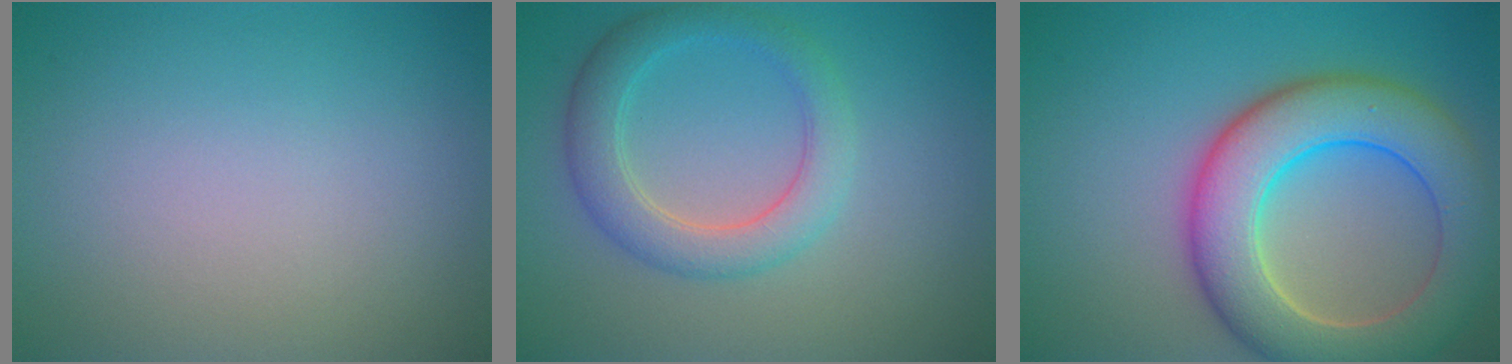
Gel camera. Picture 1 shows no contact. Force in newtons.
{"total": 3.9, "press": 3.9, "slide": 0.3}
{"total": 9.3, "press": 9.3, "slide": 0.6}